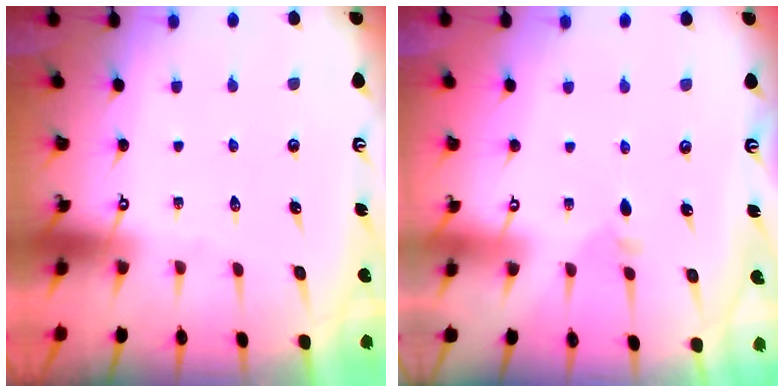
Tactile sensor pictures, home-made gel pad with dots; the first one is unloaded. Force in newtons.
{"total": 2.2, "press": 2.2, "slide": 0.6}